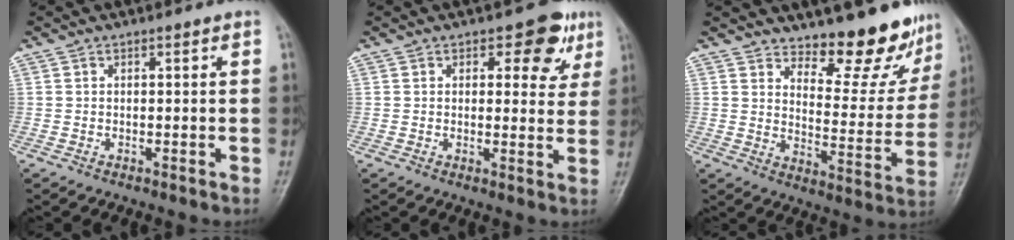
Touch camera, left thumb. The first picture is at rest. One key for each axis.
{"total": 7.0, "fx": 3.5, "fy": 4.1, "fz": 4.5, "tx": -0.015, "ty": -0.012, "tz": 0.038}
{"total": 13.6, "fx": 12.0, "fy": 4.1, "fz": 4.9, "tx": -0.029, "ty": -0.106, "tz": 0.164}